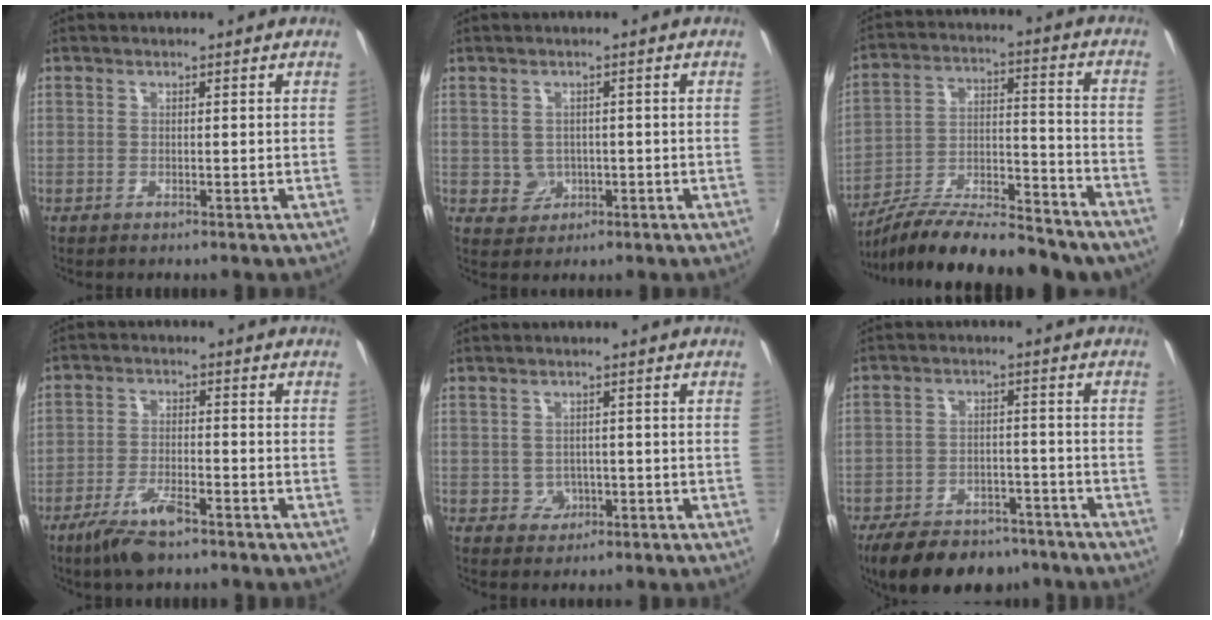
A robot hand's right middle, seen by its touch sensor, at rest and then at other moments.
{"total": 3.1, "force": [-0.3, 3.0, 0.6], "torque": [-0.014, 0.006, 0.002]}
{"total": 22.1, "force": [-17.5, 5.7, 12.4], "torque": [-0.214, -0.021, -0.266]}
{"total": 7.6, "force": [-5.3, 2.0, 5.0], "torque": [-0.117, -0.009, -0.100]}
{"total": 2.3, "force": [-0.6, 2.2, 0.3], "torque": [-0.008, 0.003, -0.004]}
{"total": 15.8, "force": [-12.0, 7.5, 6.9], "torque": [-0.157, -0.001, -0.173]}